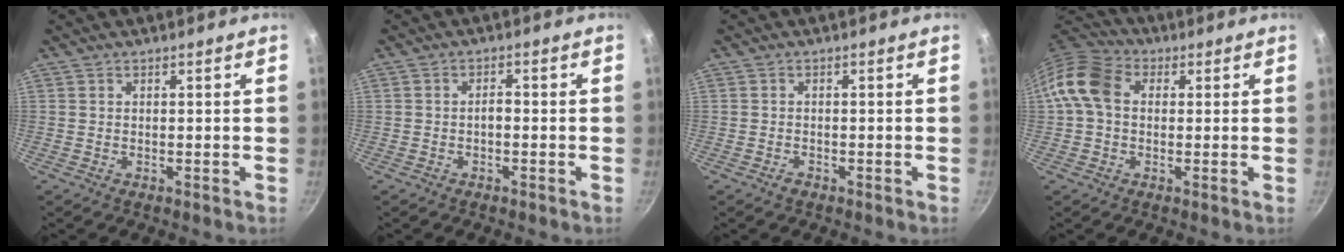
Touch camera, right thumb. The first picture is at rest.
{"total": 1.6, "force": [-0.6, 0.8, 1.2], "torque": [-0.014, 0.013, -0.011]}
{"total": 1.1, "force": [-0.8, 0.6, 0.5], "torque": [-0.010, 0.008, -0.015]}
{"total": 9.4, "force": [1.1, 7.1, 6.1], "torque": [-0.097, 0.022, 0.001]}